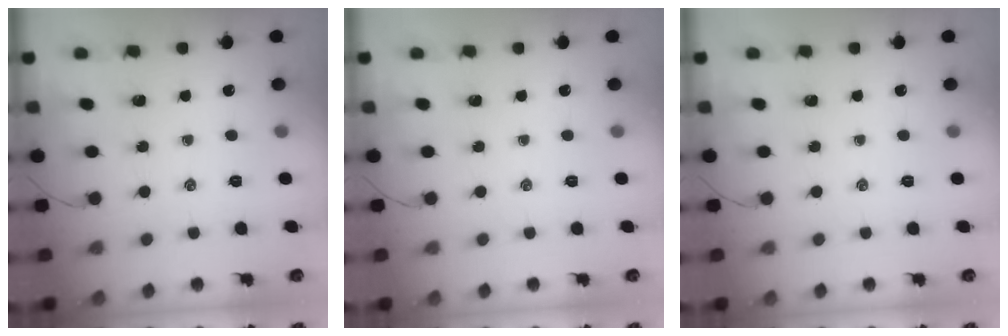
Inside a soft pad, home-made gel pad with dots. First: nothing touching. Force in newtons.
{"total": 0.0}
{"total": 0.0}